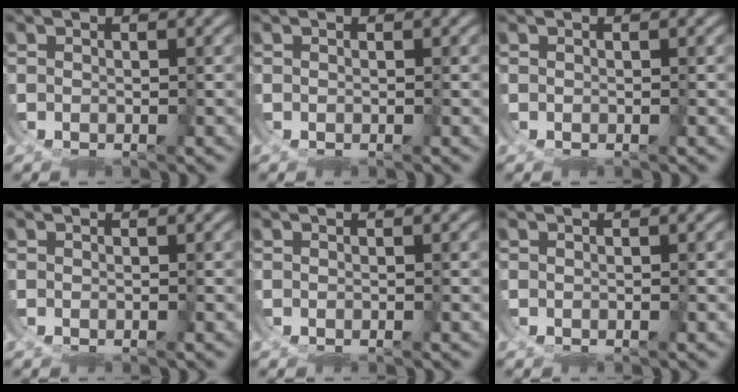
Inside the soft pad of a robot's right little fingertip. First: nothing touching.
{"total": 0.0}
{"total": 0.0}
{"total": 0.0}
{"total": 0.0}
{"total": 0.0}